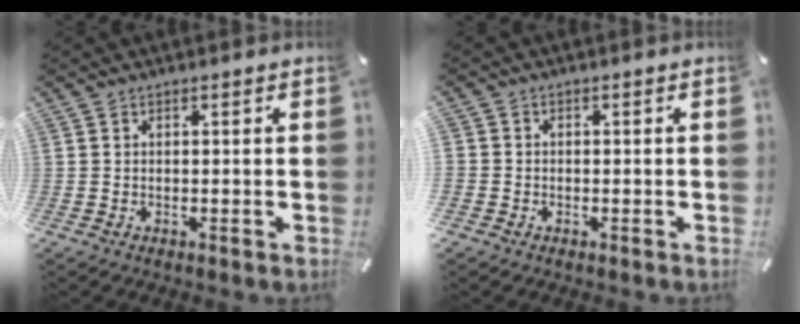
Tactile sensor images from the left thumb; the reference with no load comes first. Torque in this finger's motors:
{"motor_torque": [-1.01, 2.87, -1.32, 1.45, -0.29]}